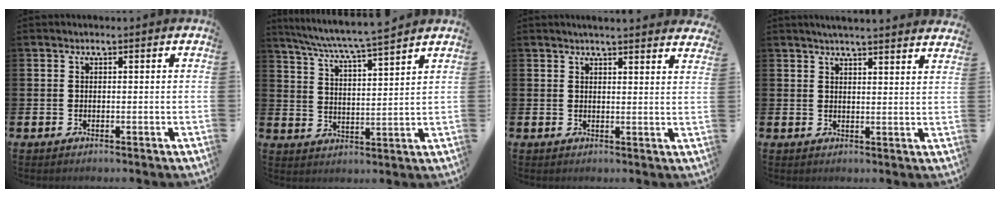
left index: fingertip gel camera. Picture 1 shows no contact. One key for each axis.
{"total": 6.3, "fx": 6.0, "fy": -0.5, "fz": 1.9, "tx": -0.060, "ty": -0.041, "tz": 0.102}
{"total": 3.1, "fx": 3.0, "fy": -0.3, "fz": 0.1, "tx": -0.004, "ty": -0.017, "tz": 0.055}
{"total": 3.8, "fx": 3.7, "fy": -0.6, "fz": 0.5, "tx": -0.013, "ty": -0.020, "tz": 0.066}